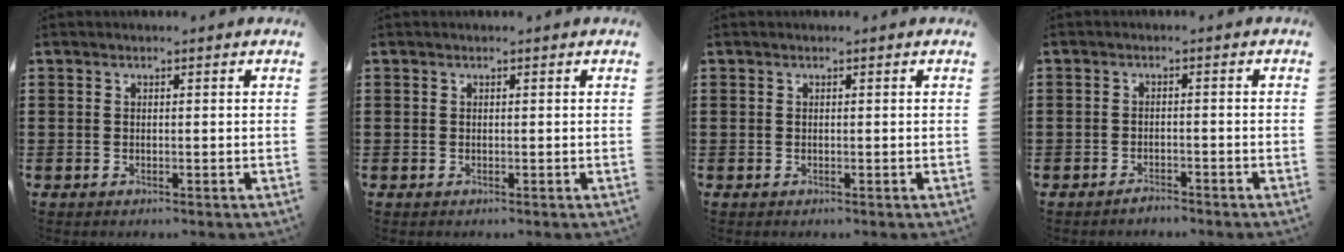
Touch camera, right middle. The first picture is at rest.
{"total": 0.0}
{"total": 0.0}
{"total": 1.5, "force": [-1.5, 0.3, 0.2], "torque": [-0.007, 0.002, -0.031]}